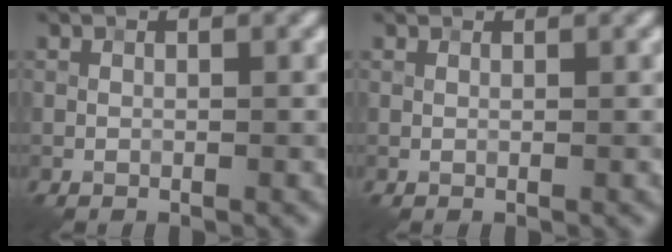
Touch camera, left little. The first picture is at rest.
{"total": 0.8, "force": [0.8, 0.1, 0.2], "torque": [-0.008, -0.002, 0.007]}